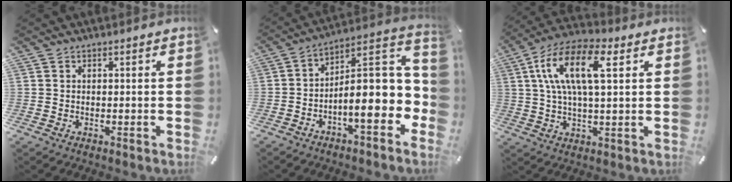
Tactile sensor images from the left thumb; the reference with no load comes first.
{"total": 15.5, "force": [-3.8, 6.7, 13.4], "torque": [-0.172, -0.010, -0.056]}
{"total": 13.5, "force": [4.1, 5.6, 11.6], "torque": [-0.250, 0.007, 0.069]}